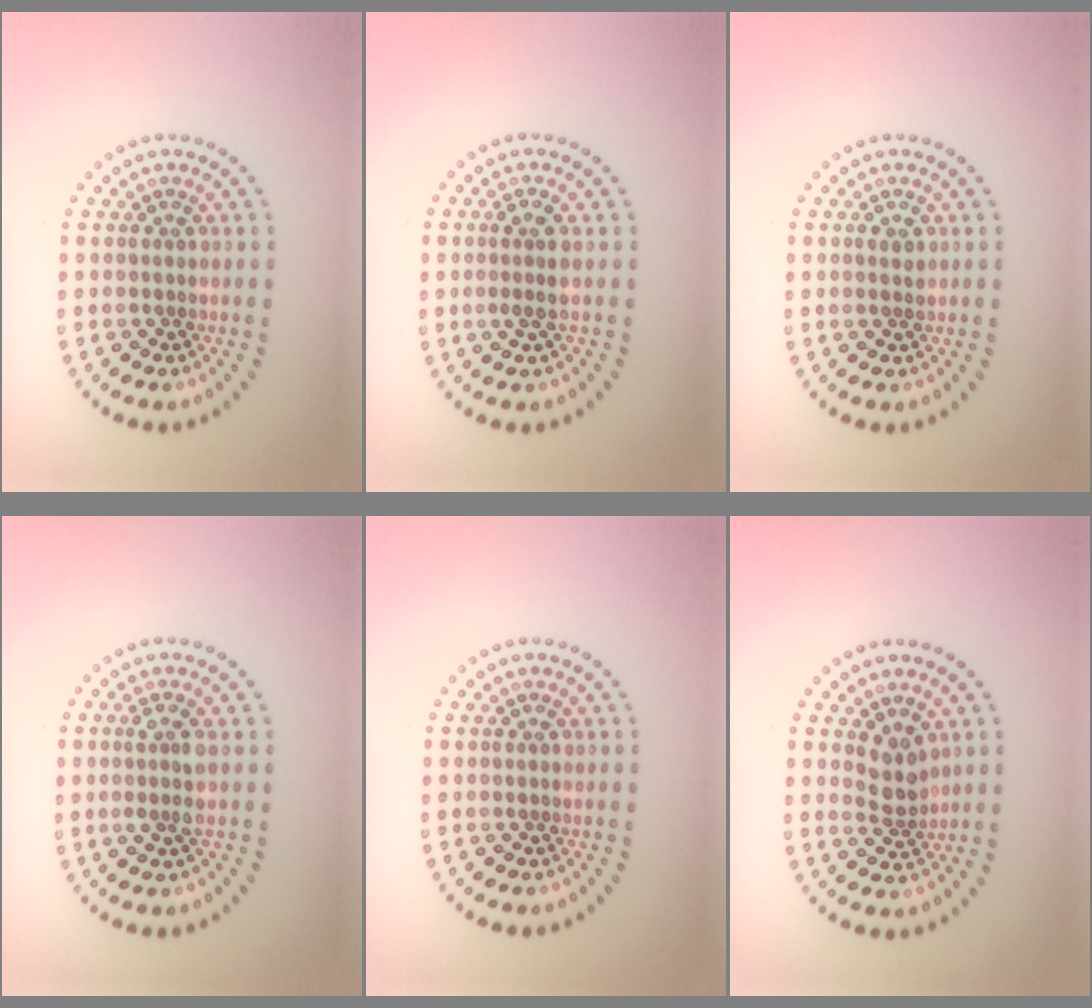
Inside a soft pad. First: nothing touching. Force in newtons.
{"total": 1.7, "press": 1.4, "slide": 1.0}
{"total": 0.9, "press": 0.9, "slide": 0.2}
{"total": 1.8, "press": 1.5, "slide": 0.9}
{"total": 0.0}
{"total": 2.3, "press": 1.8, "slide": 1.4}